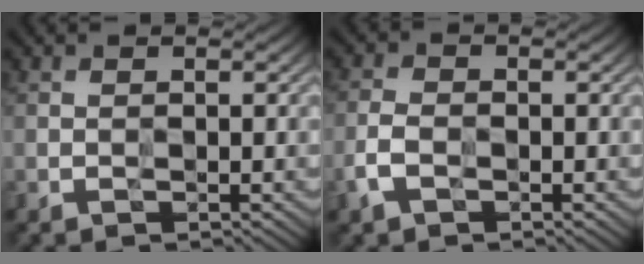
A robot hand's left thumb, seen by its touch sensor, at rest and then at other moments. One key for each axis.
{"total": 4.0, "fx": -2.2, "fy": 2.4, "fz": 2.3, "tx": -0.049, "ty": -0.008, "tz": -0.049}